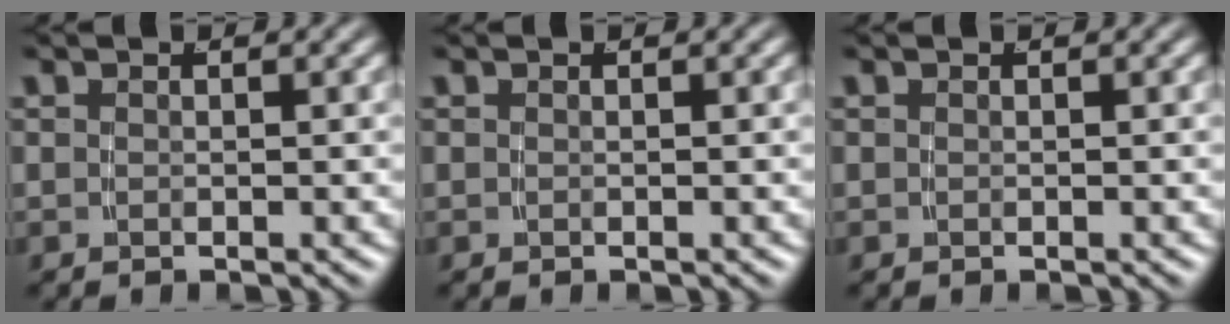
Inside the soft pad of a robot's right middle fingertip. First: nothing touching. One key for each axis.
{"total": 0.0}
{"total": 0.0}